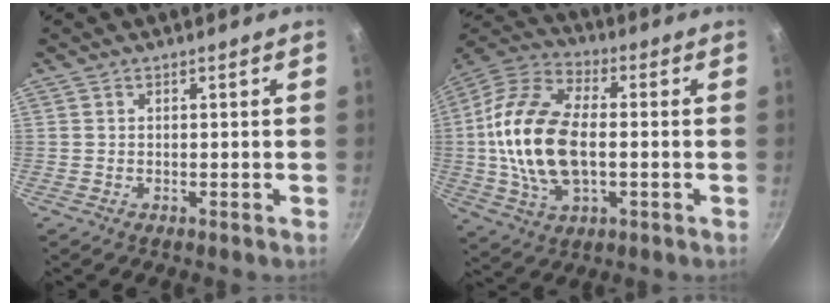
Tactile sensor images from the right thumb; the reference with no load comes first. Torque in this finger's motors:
{"motor_torque": [-0.80, 1.82, 1.91, -0.28, 0.70]}